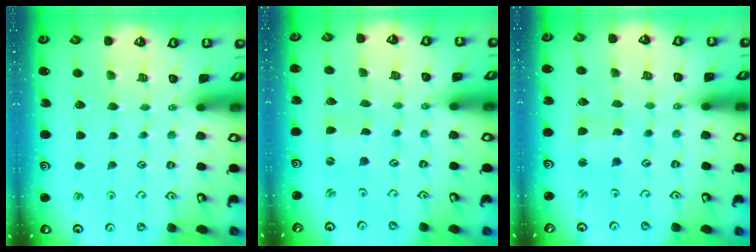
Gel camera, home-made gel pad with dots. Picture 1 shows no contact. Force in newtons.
{"total": 0.0}
{"total": 2.3, "press": 2.3, "slide": 0.5}